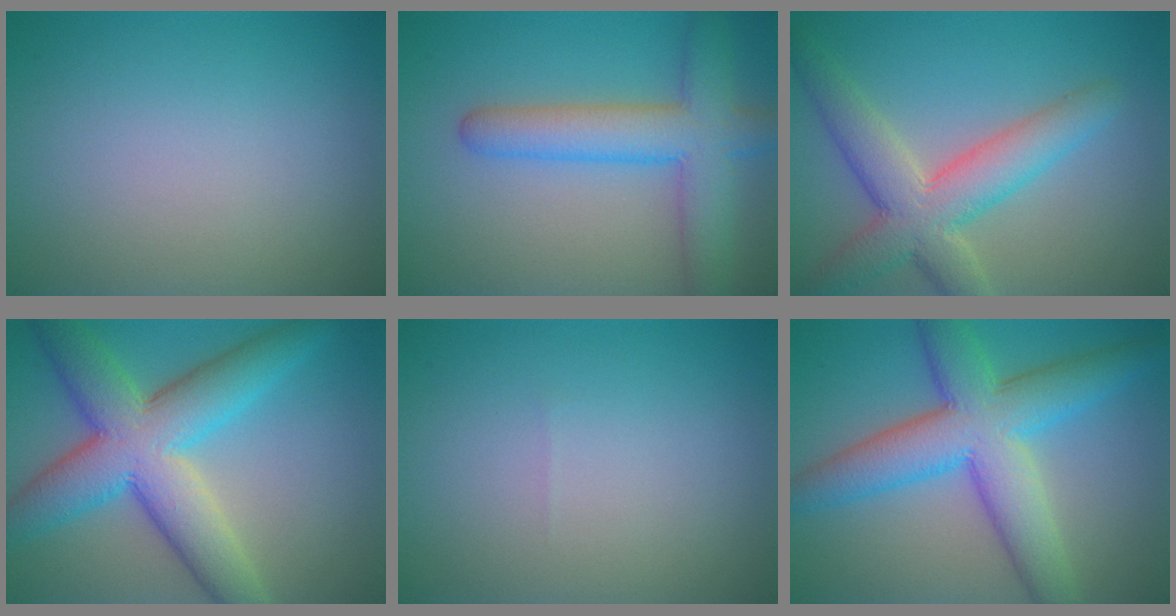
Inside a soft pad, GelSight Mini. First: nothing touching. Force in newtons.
{"total": 6.3, "press": 6.3, "slide": 0.4}
{"total": 6.6, "press": 6.6, "slide": 0.4}
{"total": 10.0, "press": 10.0, "slide": 0.2}
{"total": 0.0}
{"total": 8.9, "press": 8.9, "slide": 0.2}